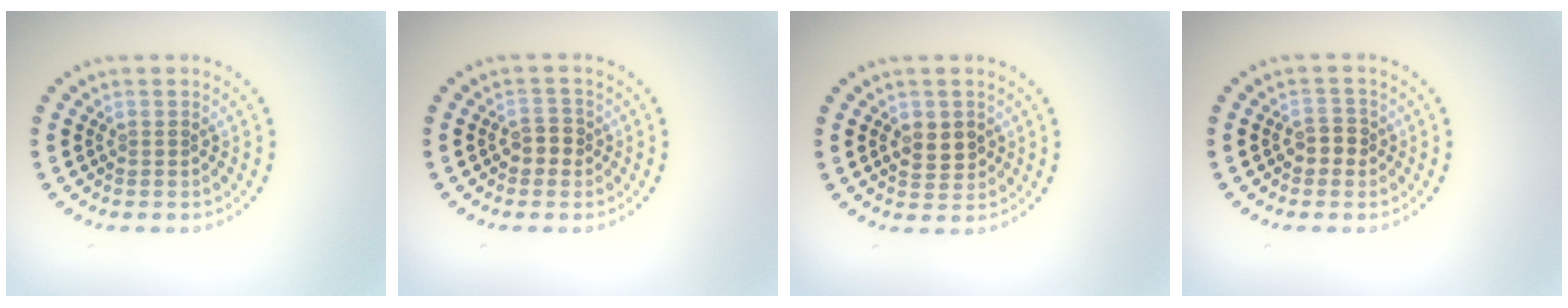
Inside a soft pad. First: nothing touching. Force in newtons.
{"total": 1.9, "press": 1.8, "slide": 0.6}
{"total": 2.5, "press": 2.4, "slide": 0.4}
{"total": 1.9, "press": 1.8, "slide": 0.6}